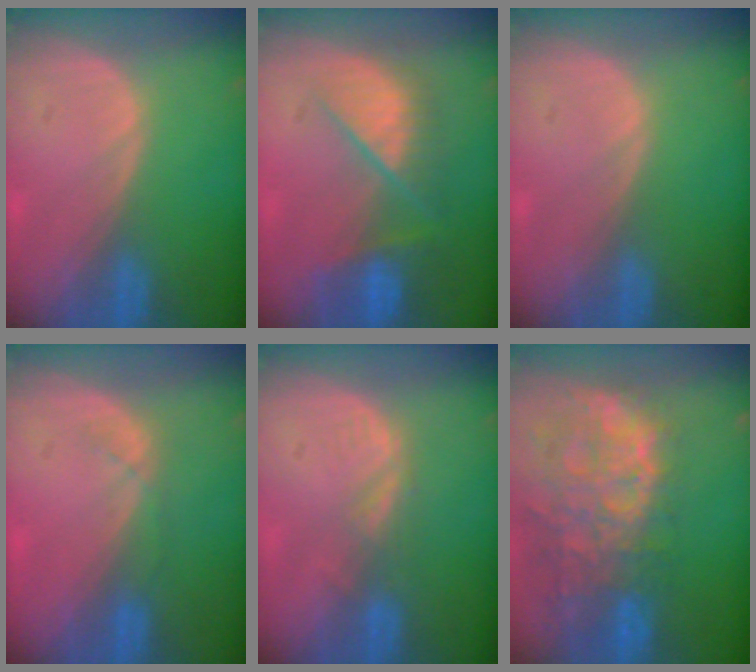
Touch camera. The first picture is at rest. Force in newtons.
{"total": 9.6, "press": 8.2, "slide": 5.0}
{"total": 0.0}
{"total": 2.1, "press": 1.9, "slide": 0.9}
{"total": 2.8, "press": 2.2, "slide": 1.7}
{"total": 13.7, "press": 11.2, "slide": 7.9}